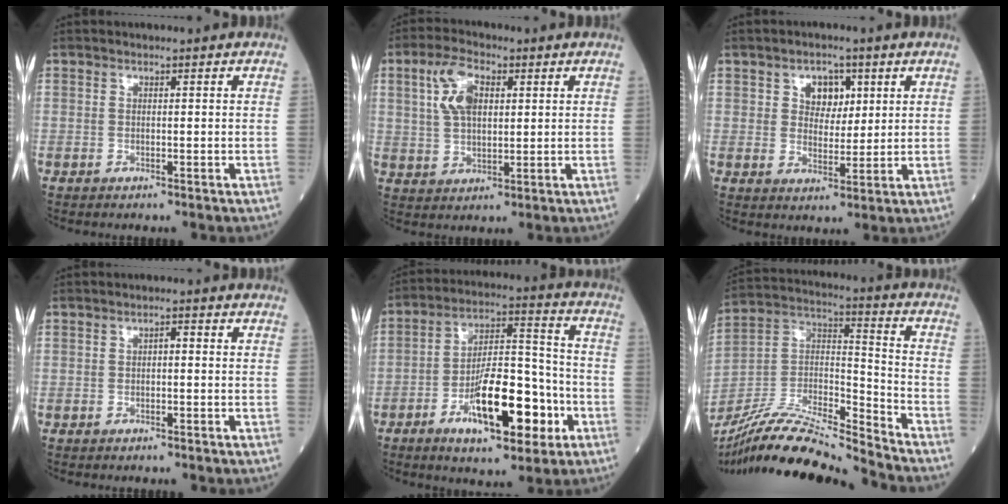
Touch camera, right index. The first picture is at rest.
{"total": 7.4, "force": [2.6, 3.5, 6.0], "torque": [-0.133, 0.015, 0.056]}
{"total": 4.9, "force": [2.0, 3.4, 2.9], "torque": [-0.040, 0.008, 0.034]}
{"total": 1.0, "force": [-0.1, 0.4, 1.0], "torque": [-0.013, 0.004, -0.003]}
{"total": 15.2, "force": [-6.1, 4.8, 13.0], "torque": [-0.226, 0.011, -0.095]}
{"total": 18.6, "force": [-17.2, 0.1, 7.1], "torque": [-0.141, 0.019, -0.319]}